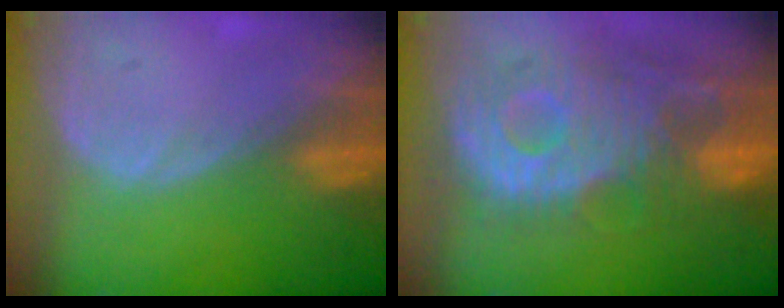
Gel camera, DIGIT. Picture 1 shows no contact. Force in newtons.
{"total": 12.0, "press": 10.7, "slide": 5.4}